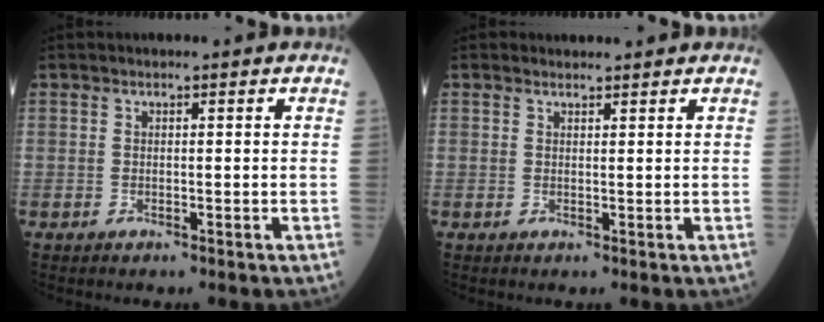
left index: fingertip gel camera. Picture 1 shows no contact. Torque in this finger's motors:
{"motor_torque": [0.42, -0.31, -0.01, 0.02]}